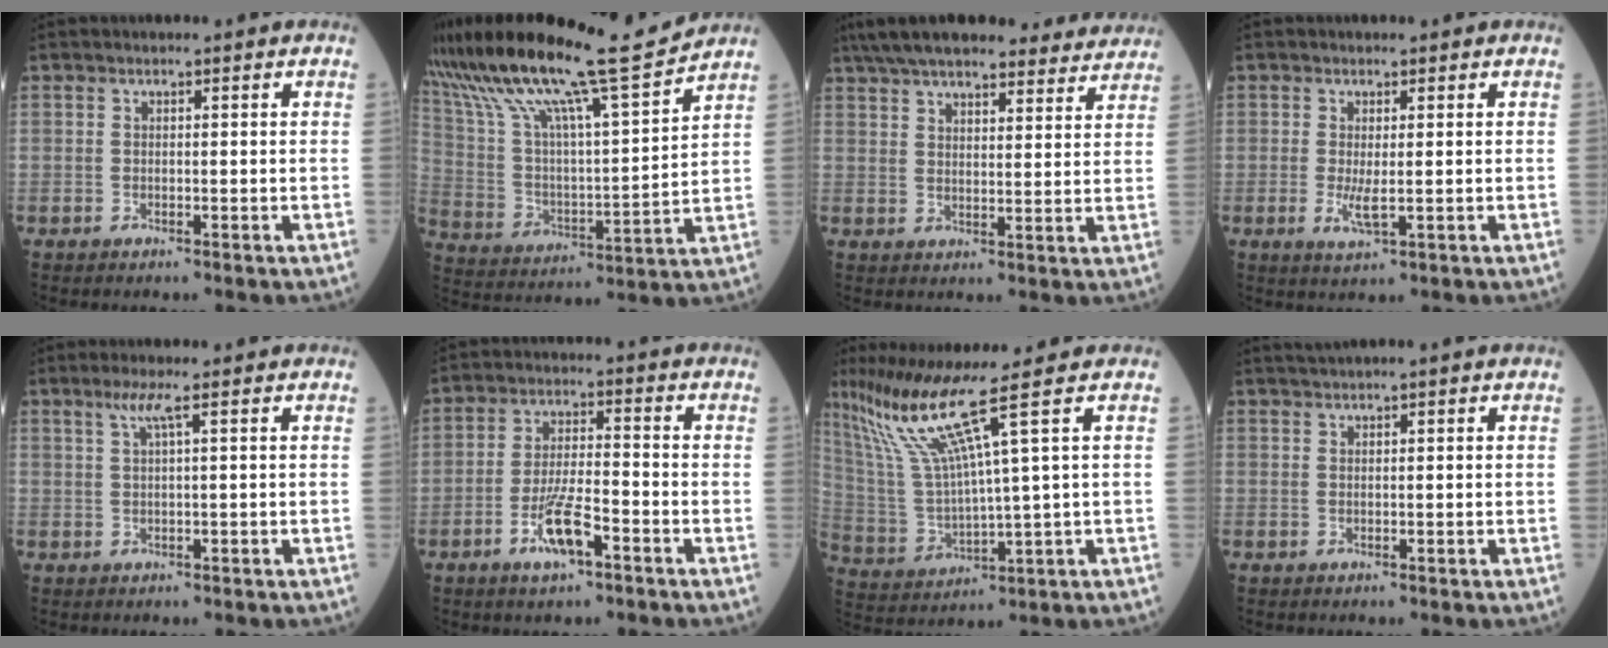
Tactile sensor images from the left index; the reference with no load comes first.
{"total": 22.3, "force": [18.6, 0.5, 12.3], "torque": [-0.234, 0.001, 0.323]}
{"total": 23.9, "force": [20.9, 5.5, 10.1], "torque": [-0.168, 0.038, 0.277]}
{"total": 2.8, "force": [-0.3, 0.6, 2.7], "torque": [-0.058, -0.008, -0.001]}
{"total": 2.3, "force": [1.1, -0.4, 2.0], "torque": [-0.047, 0.005, 0.025]}
{"total": 7.2, "force": [-3.9, 1.6, 5.9], "torque": [-0.119, -0.005, -0.071]}
{"total": 11.5, "force": [7.2, -2.6, 8.6], "torque": [-0.171, 0.002, 0.149]}
{"total": 1.4, "force": [0.9, -0.2, 1.0], "torque": [-0.020, 0.013, 0.021]}